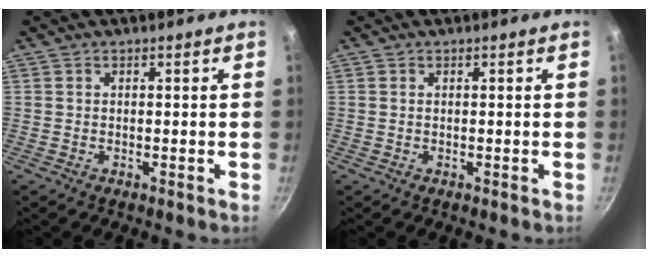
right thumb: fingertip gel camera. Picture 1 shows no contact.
{"total": 0.0}